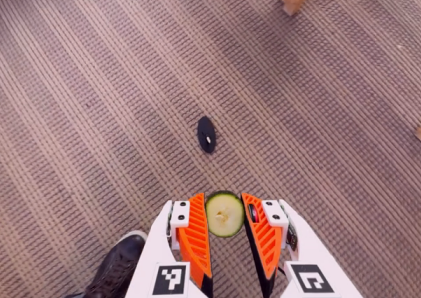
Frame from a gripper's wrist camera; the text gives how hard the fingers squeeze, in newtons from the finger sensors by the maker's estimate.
{"total": 8.6, "left": 8.5, "right": 8.7}